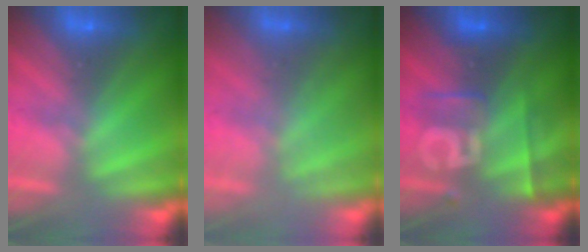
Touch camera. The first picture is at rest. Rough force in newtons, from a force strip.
{"total": 2.3}
{"total": 2.4}